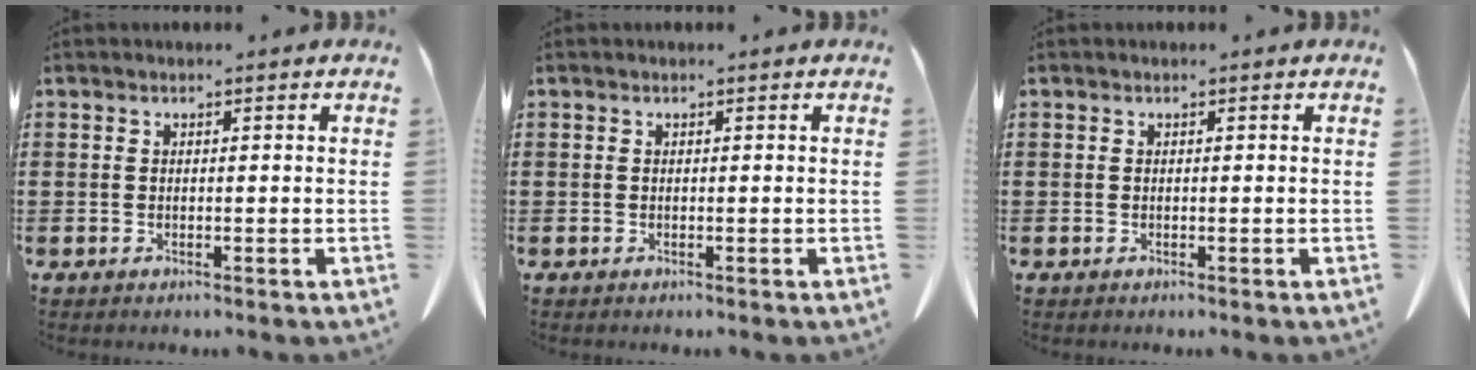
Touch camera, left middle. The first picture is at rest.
{"total": 0.0}
{"total": 0.0}